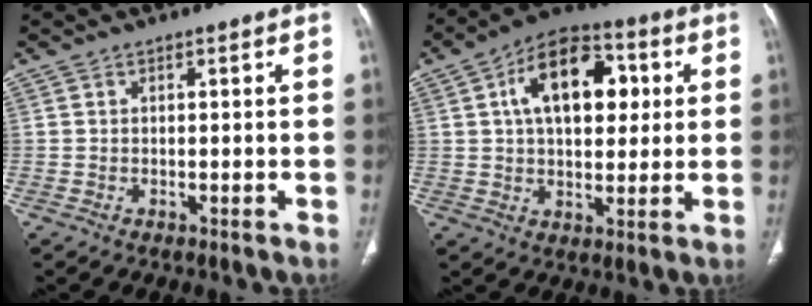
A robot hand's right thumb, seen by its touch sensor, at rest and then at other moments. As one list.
[{"total": 16.6, "force": [4.1, 9.7, 12.8], "torque": [-0.171, 0.013, 0.062]}]